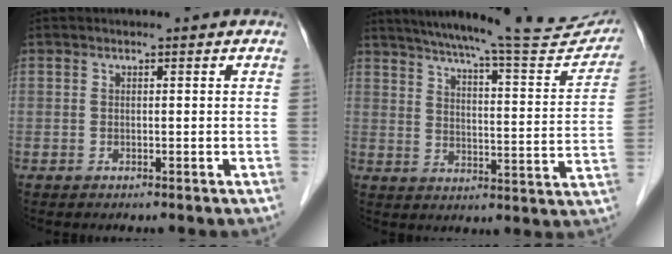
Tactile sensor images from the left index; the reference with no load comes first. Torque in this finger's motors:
{"motor_torque": [0.39, -0.40, 0.22, 0.07]}